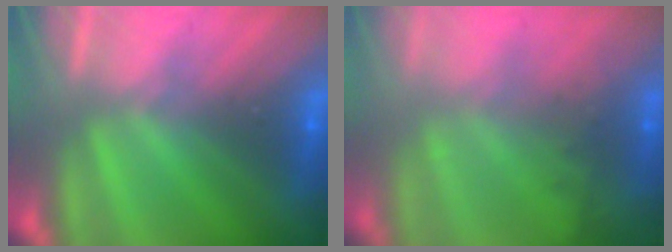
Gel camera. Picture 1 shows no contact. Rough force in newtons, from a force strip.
{"total": 9.0}